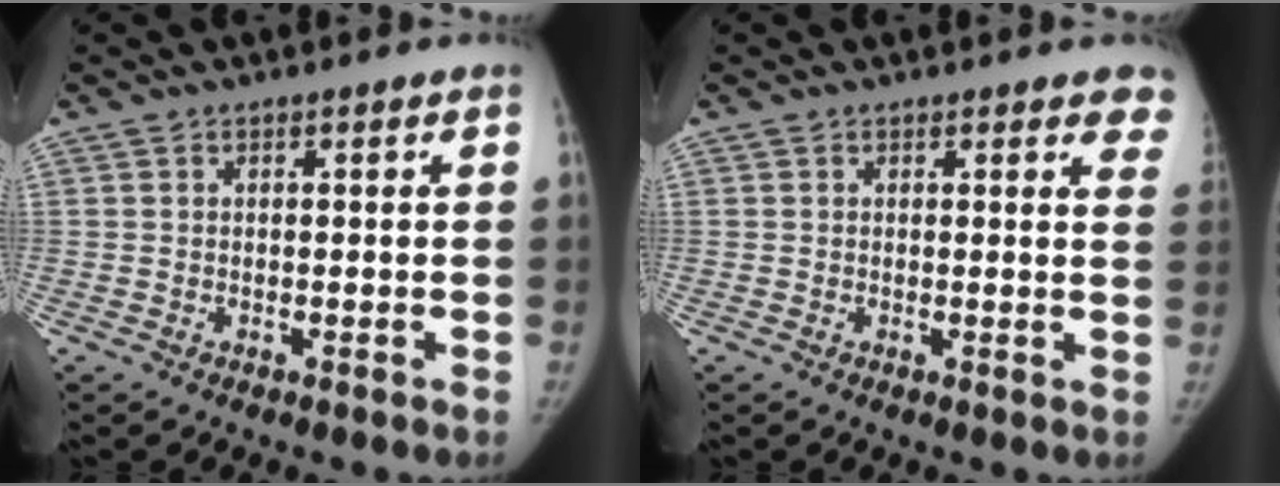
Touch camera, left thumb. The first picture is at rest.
{"total": 5.3, "force": [4.0, 1.8, 2.9], "torque": [-0.003, -0.015, 0.031]}